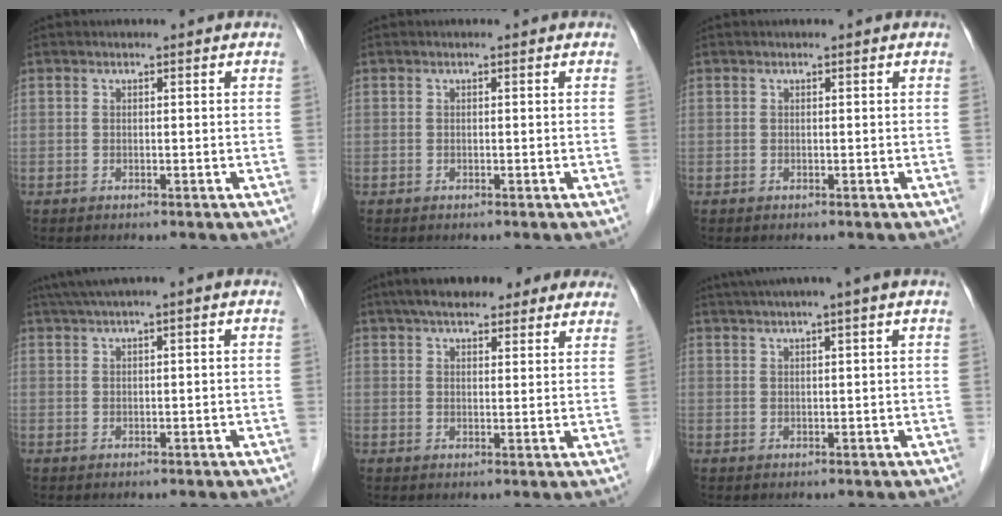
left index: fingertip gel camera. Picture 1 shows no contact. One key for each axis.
{"total": 0.0}
{"total": 0.0}
{"total": 3.8, "fx": 2.5, "fy": -0.6, "fz": 2.8, "tx": -0.060, "ty": 0.023, "tz": 0.050}
{"total": 14.5, "fx": 11.4, "fy": 4.2, "fz": 7.8, "tx": -0.109, "ty": 0.039, "tz": 0.153}
{"total": 6.5, "fx": 4.8, "fy": -1.4, "fz": 4.2, "tx": -0.062, "ty": 0.025, "tz": 0.073}